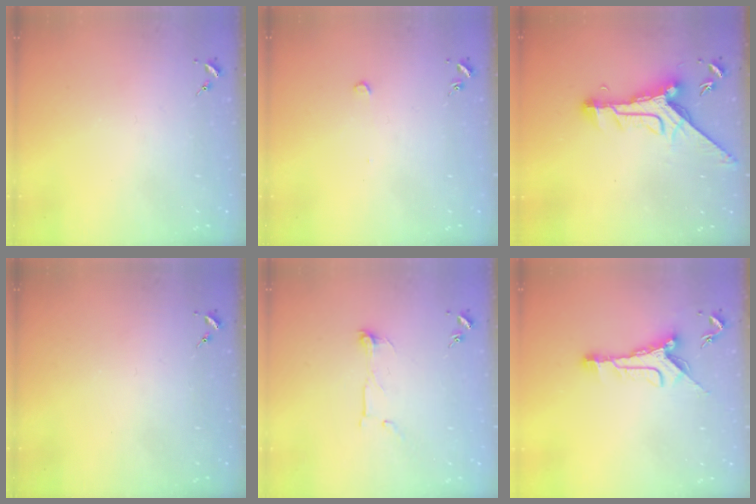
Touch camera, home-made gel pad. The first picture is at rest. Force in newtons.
{"total": 2.6, "press": 2.6, "slide": 0.2}
{"total": 11.9, "press": 11.8, "slide": 1.7}
{"total": 0.0}
{"total": 5.6, "press": 5.6, "slide": 0.2}
{"total": 10.6, "press": 10.6, "slide": 0.8}